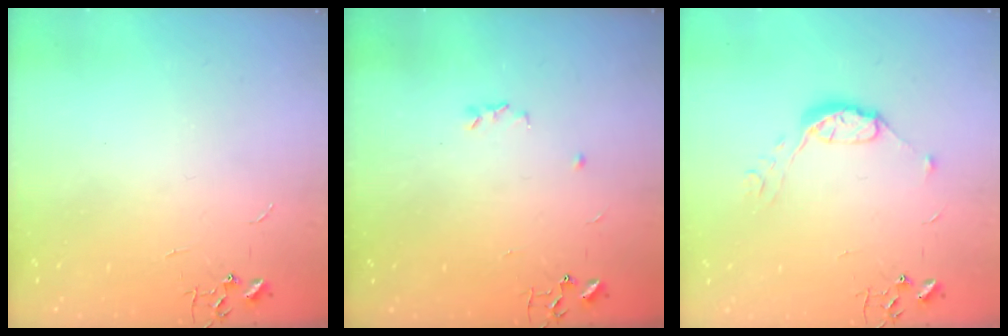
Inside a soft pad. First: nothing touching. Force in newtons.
{"total": 3.2, "press": 3.1, "slide": 0.7}
{"total": 8.8, "press": 8.8, "slide": 0.5}